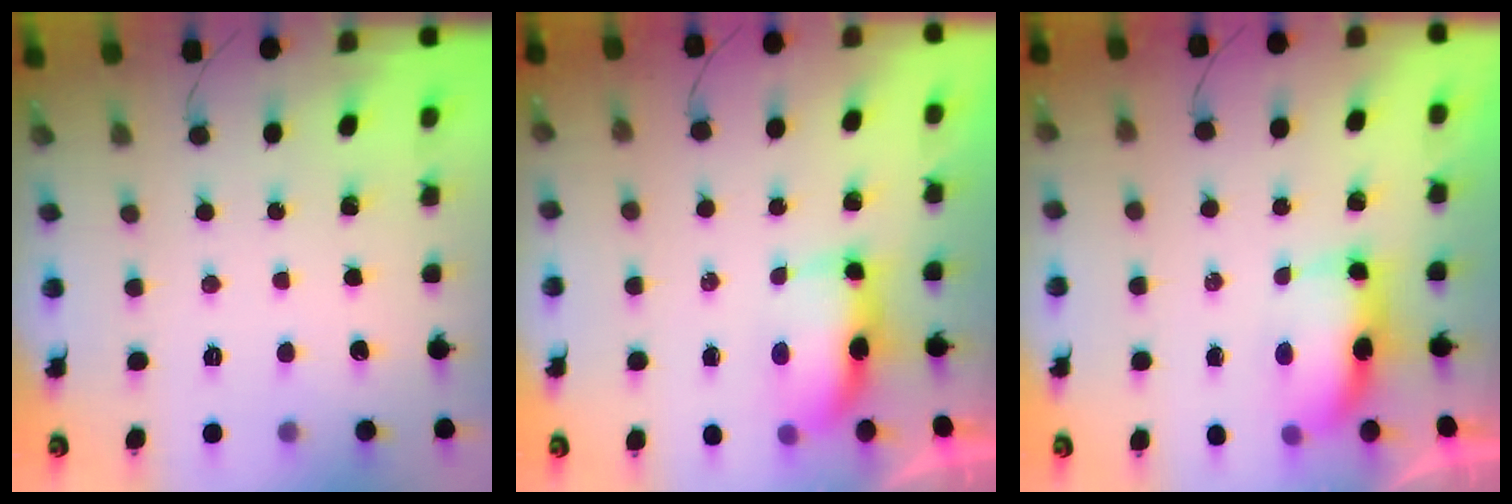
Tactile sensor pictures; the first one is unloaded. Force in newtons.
{"total": 7.9, "press": 7.3, "slide": 3.1}
{"total": 7.4, "press": 7.1, "slide": 2.1}